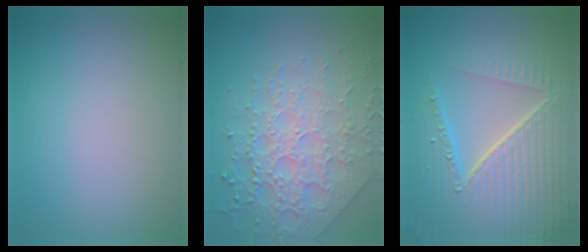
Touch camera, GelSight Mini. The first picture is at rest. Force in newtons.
{"total": 7.2, "press": 5.4, "slide": 4.8}
{"total": 8.6, "press": 6.0, "slide": 6.2}